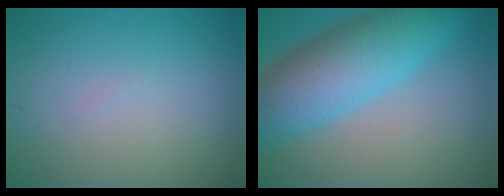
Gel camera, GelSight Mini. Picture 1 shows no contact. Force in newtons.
{"total": 9.1, "press": 9.1, "slide": 0.1}